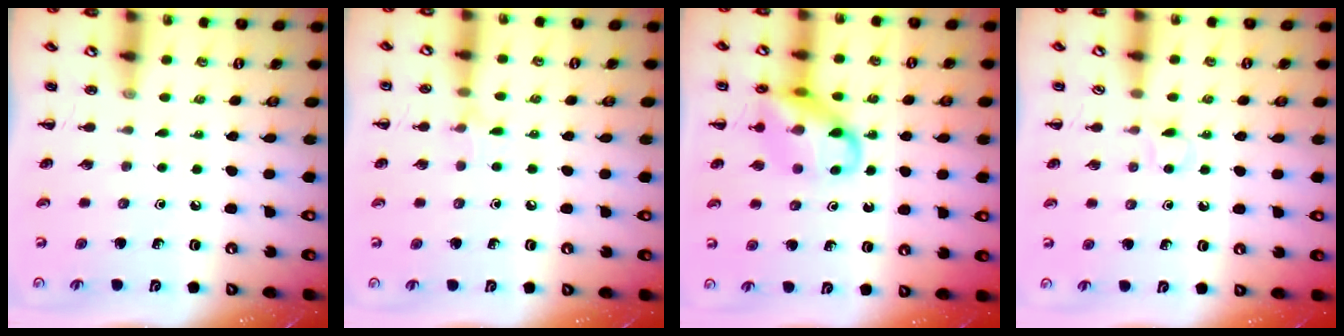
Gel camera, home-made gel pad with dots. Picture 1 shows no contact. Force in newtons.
{"total": 5.7, "press": 5.4, "slide": 1.9}
{"total": 14.3, "press": 14.1, "slide": 2.3}
{"total": 3.2, "press": 3.0, "slide": 1.1}